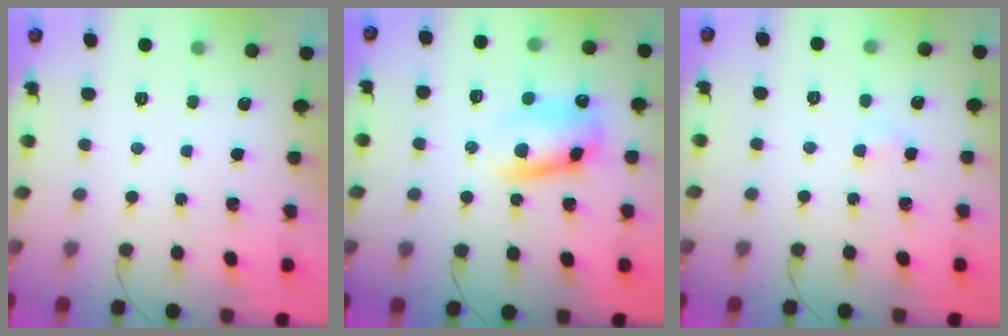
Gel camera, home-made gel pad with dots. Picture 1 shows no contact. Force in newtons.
{"total": 11.6, "press": 11.4, "slide": 2.2}
{"total": 2.6, "press": 2.4, "slide": 0.8}